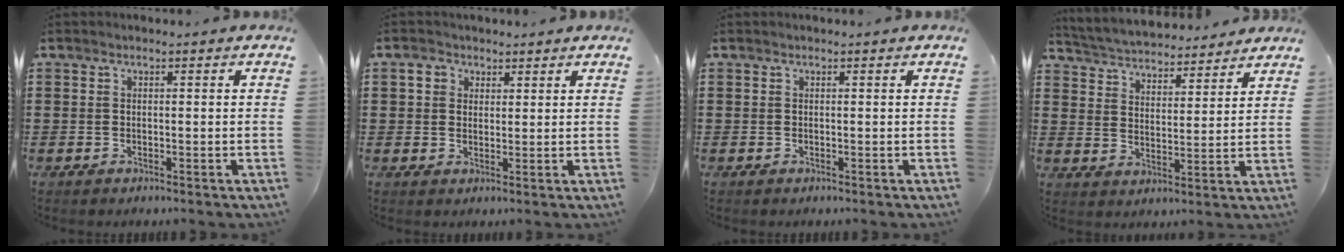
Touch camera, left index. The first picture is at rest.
{"total": 2.8, "force": [1.6, 2.2, 0.8], "torque": [-0.011, 0.002, 0.026]}
{"total": 0.0}
{"total": 4.2, "force": [4.2, 0.1, 0.1], "torque": [-0.025, -0.034, 0.071]}